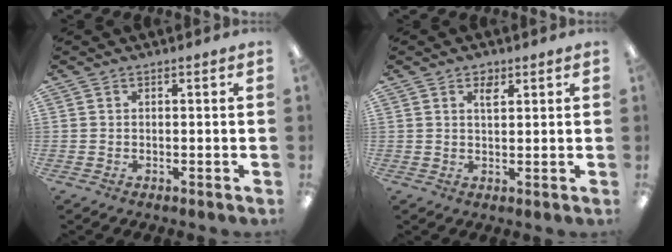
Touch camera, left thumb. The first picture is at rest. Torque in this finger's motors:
{"motor_torque": [0.13, 0.22, -0.02, -0.04, 0.00]}